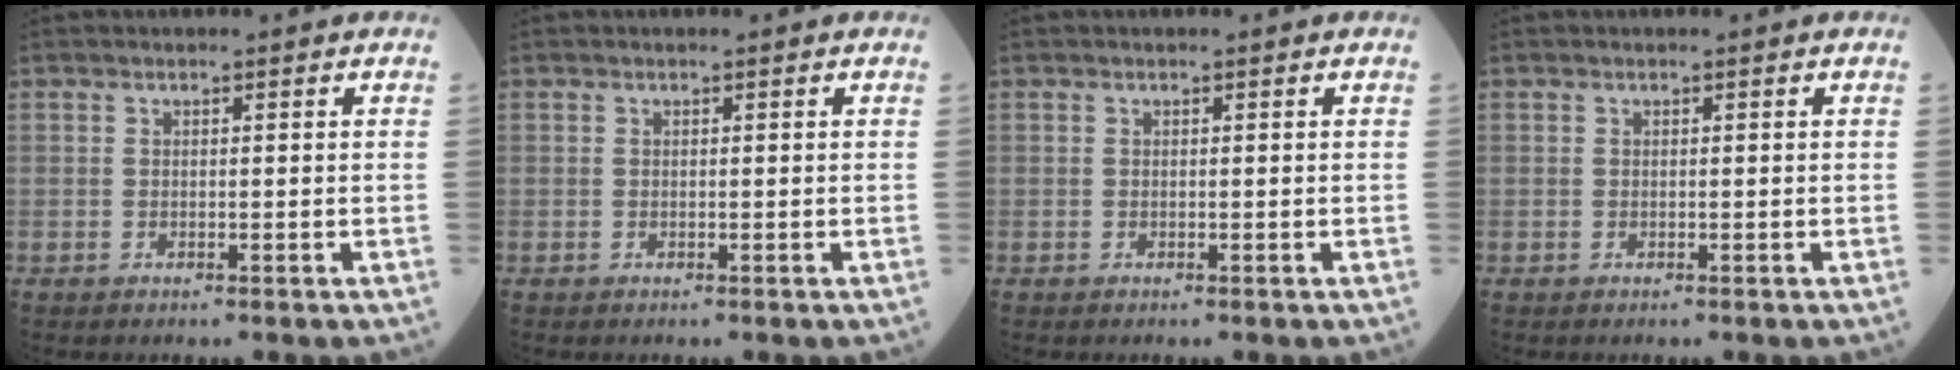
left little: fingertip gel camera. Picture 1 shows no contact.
{"total": 0.0}
{"total": 0.0}
{"total": 0.0}